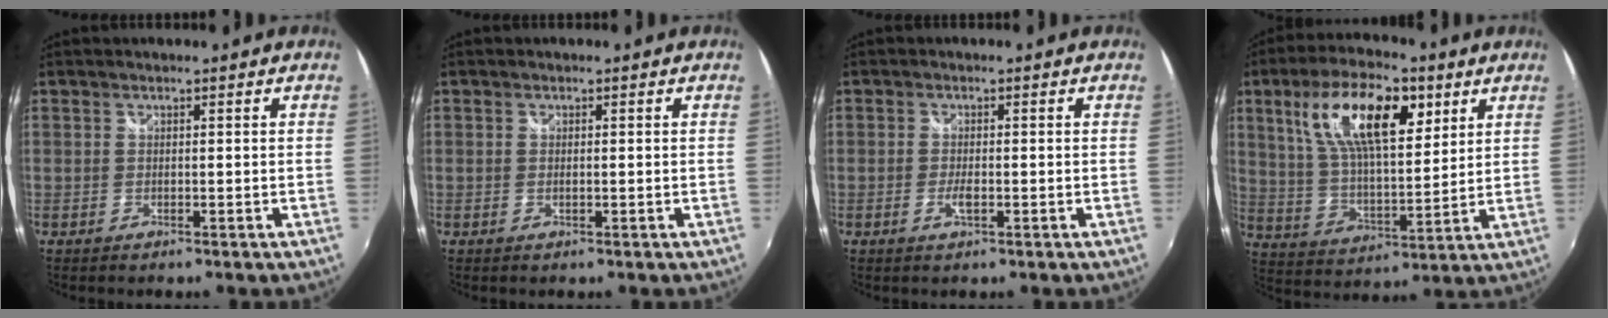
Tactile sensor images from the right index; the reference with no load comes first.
{"total": 0.6, "force": [0.0, 0.1, 0.6], "torque": [-0.013, 0.000, 0.000]}
{"total": 2.0, "force": [-0.7, 0.4, 1.8], "torque": [-0.038, -0.004, -0.013]}
{"total": 17.3, "force": [7.8, 7.0, 13.7], "torque": [-0.250, 0.023, 0.143]}